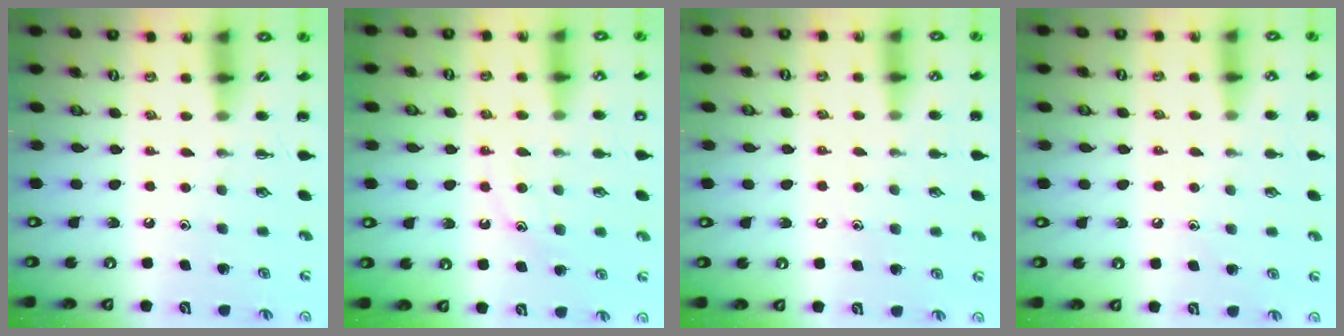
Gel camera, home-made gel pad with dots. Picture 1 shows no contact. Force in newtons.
{"total": 11.8, "press": 11.7, "slide": 1.1}
{"total": 4.1, "press": 4.0, "slide": 1.1}
{"total": 5.1, "press": 5.0, "slide": 1.4}